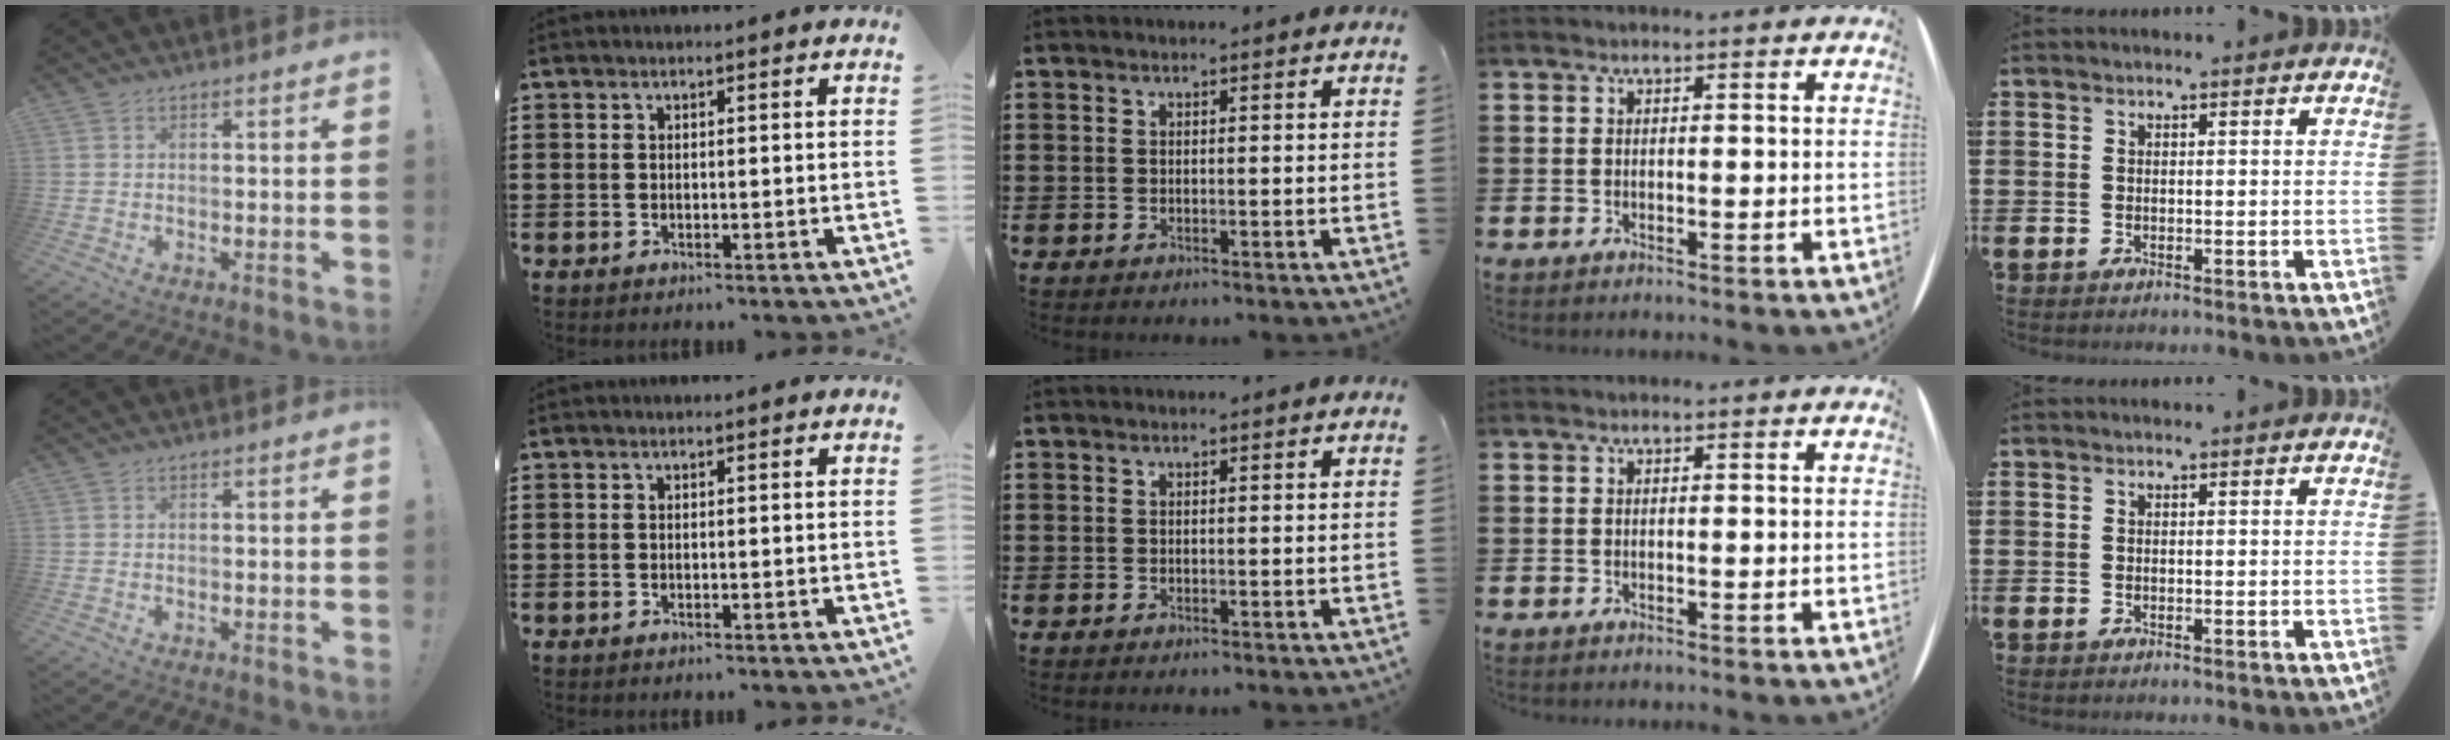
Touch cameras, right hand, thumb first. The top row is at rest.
{}